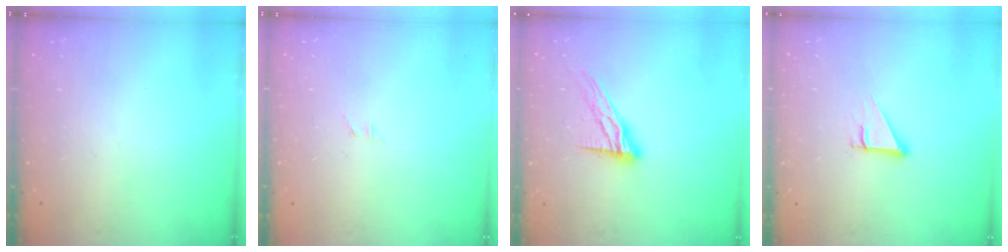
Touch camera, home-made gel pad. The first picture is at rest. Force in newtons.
{"total": 4.5, "press": 3.7, "slide": 2.5}
{"total": 11.6, "press": 11.6, "slide": 0.9}
{"total": 2.5, "press": 2.5, "slide": 0.2}